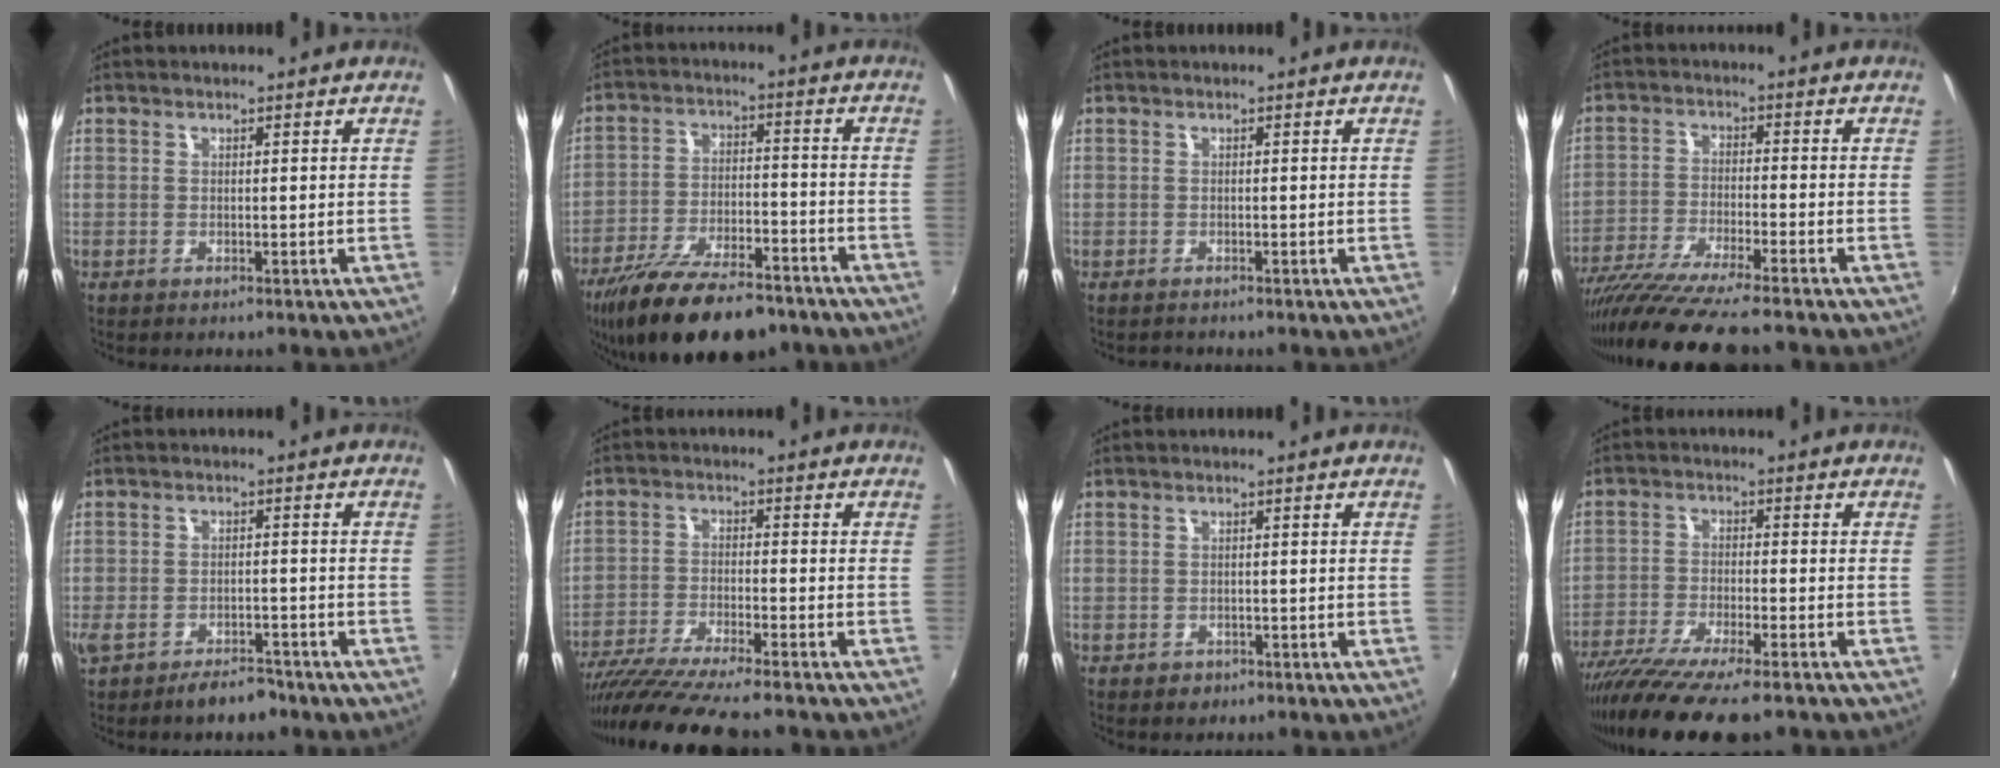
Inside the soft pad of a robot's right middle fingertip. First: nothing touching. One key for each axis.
{"total": 19.4, "fx": -14.8, "fy": 6.6, "fz": 10.6, "tx": -0.209, "ty": -0.032, "tz": -0.234}
{"total": 1.0, "fx": -0.8, "fy": 0.4, "fz": -0.2, "tx": -0.001, "ty": 0.000, "tz": -0.015}
{"total": 14.0, "fx": -11.9, "fy": -0.1, "fz": 7.2, "tx": -0.152, "ty": -0.048, "tz": -0.210}
{"total": 7.0, "fx": -5.3, "fy": 3.0, "fz": 3.4, "tx": -0.084, "ty": -0.007, "tz": -0.083}
{"total": 14.3, "fx": -12.4, "fy": 0.3, "fz": 7.1, "tx": -0.148, "ty": -0.043, "tz": -0.215}
{"total": 1.9, "fx": -1.1, "fy": 1.5, "fz": 0.5, "tx": -0.011, "ty": -0.003, "tz": -0.014}
{"total": 14.6, "fx": -11.7, "fy": 2.0, "fz": 8.4, "tx": -0.176, "ty": -0.054, "tz": -0.200}